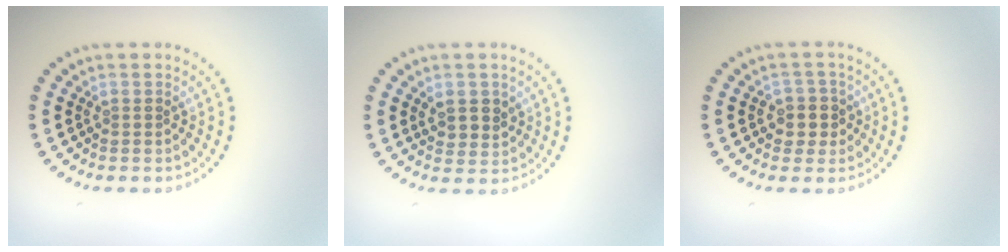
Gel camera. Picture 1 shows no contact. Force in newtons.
{"total": 2.4, "press": 2.2, "slide": 0.8}
{"total": 2.4, "press": 2.2, "slide": 1.0}